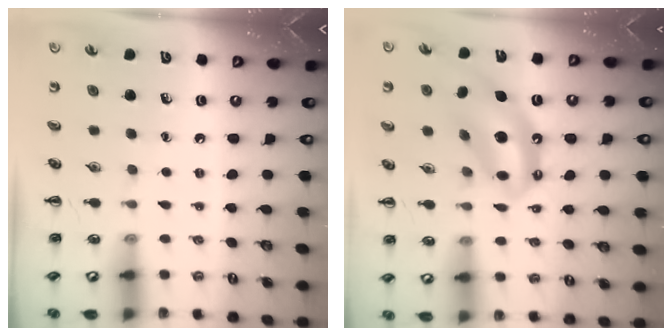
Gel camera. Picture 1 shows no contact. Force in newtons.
{"total": 11.5, "press": 11.1, "slide": 3.1}